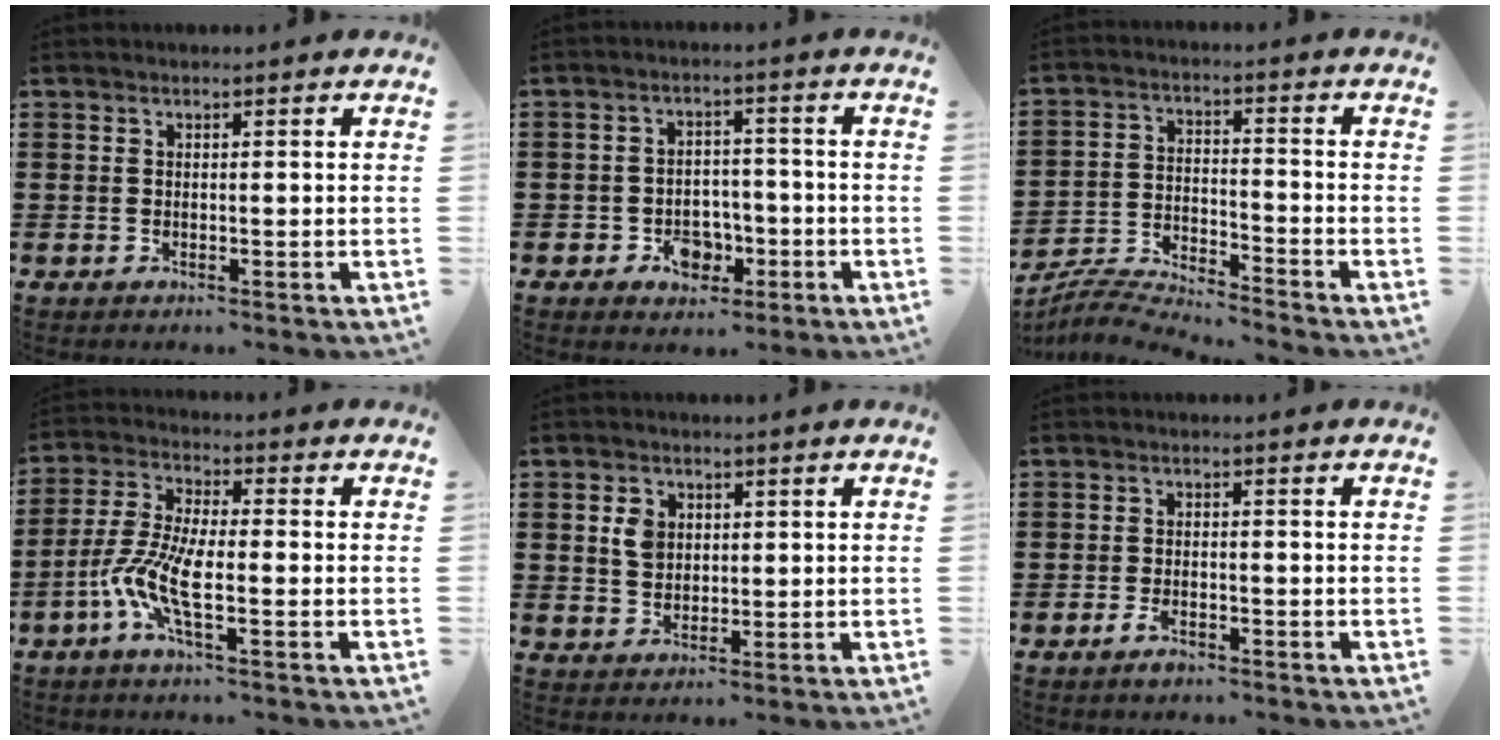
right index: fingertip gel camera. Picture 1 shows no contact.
{"total": 4.8, "force": [-2.2, 3.5, 2.6], "torque": [-0.041, 0.005, -0.040]}
{"total": 5.4, "force": [-5.4, -0.1, 0.8], "torque": [-0.035, -0.004, -0.114]}
{"total": 8.4, "force": [-3.0, 2.4, 7.5], "torque": [-0.179, -0.018, -0.063]}
{"total": 3.6, "force": [0.9, 2.9, 1.9], "torque": [-0.048, 0.012, 0.016]}
{"total": 2.0, "force": [-1.4, 0.7, 1.3], "torque": [-0.026, -0.003, -0.025]}